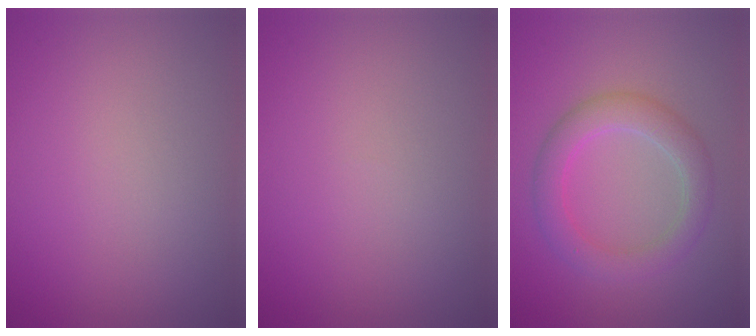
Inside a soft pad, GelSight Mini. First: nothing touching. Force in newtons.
{"total": 0.0}
{"total": 3.7, "press": 3.7, "slide": 0.2}